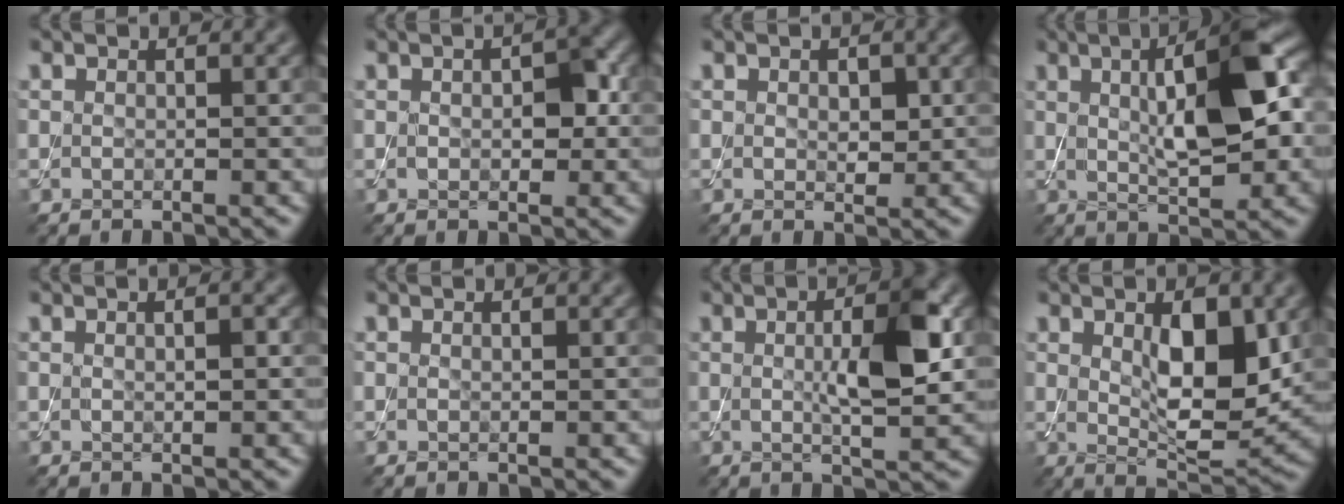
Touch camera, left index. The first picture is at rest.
{"total": 3.2, "force": [0.1, 1.8, 2.6], "torque": [-0.041, 0.003, 0.001]}
{"total": 1.8, "force": [0.2, 1.1, 1.4], "torque": [-0.023, -0.003, 0.006]}
{"total": 9.3, "force": [1.7, 2.8, 8.6], "torque": [-0.135, 0.004, 0.029]}
{"total": 0.9, "force": [0.1, 0.2, 0.9], "torque": [-0.018, 0.000, 0.000]}
{"total": 0.0}
{"total": 5.6, "force": [0.5, 1.3, 5.5], "torque": [-0.095, 0.003, 0.009]}
{"total": 7.1, "force": [1.2, 3.0, 6.3], "torque": [-0.100, -0.010, 0.025]}